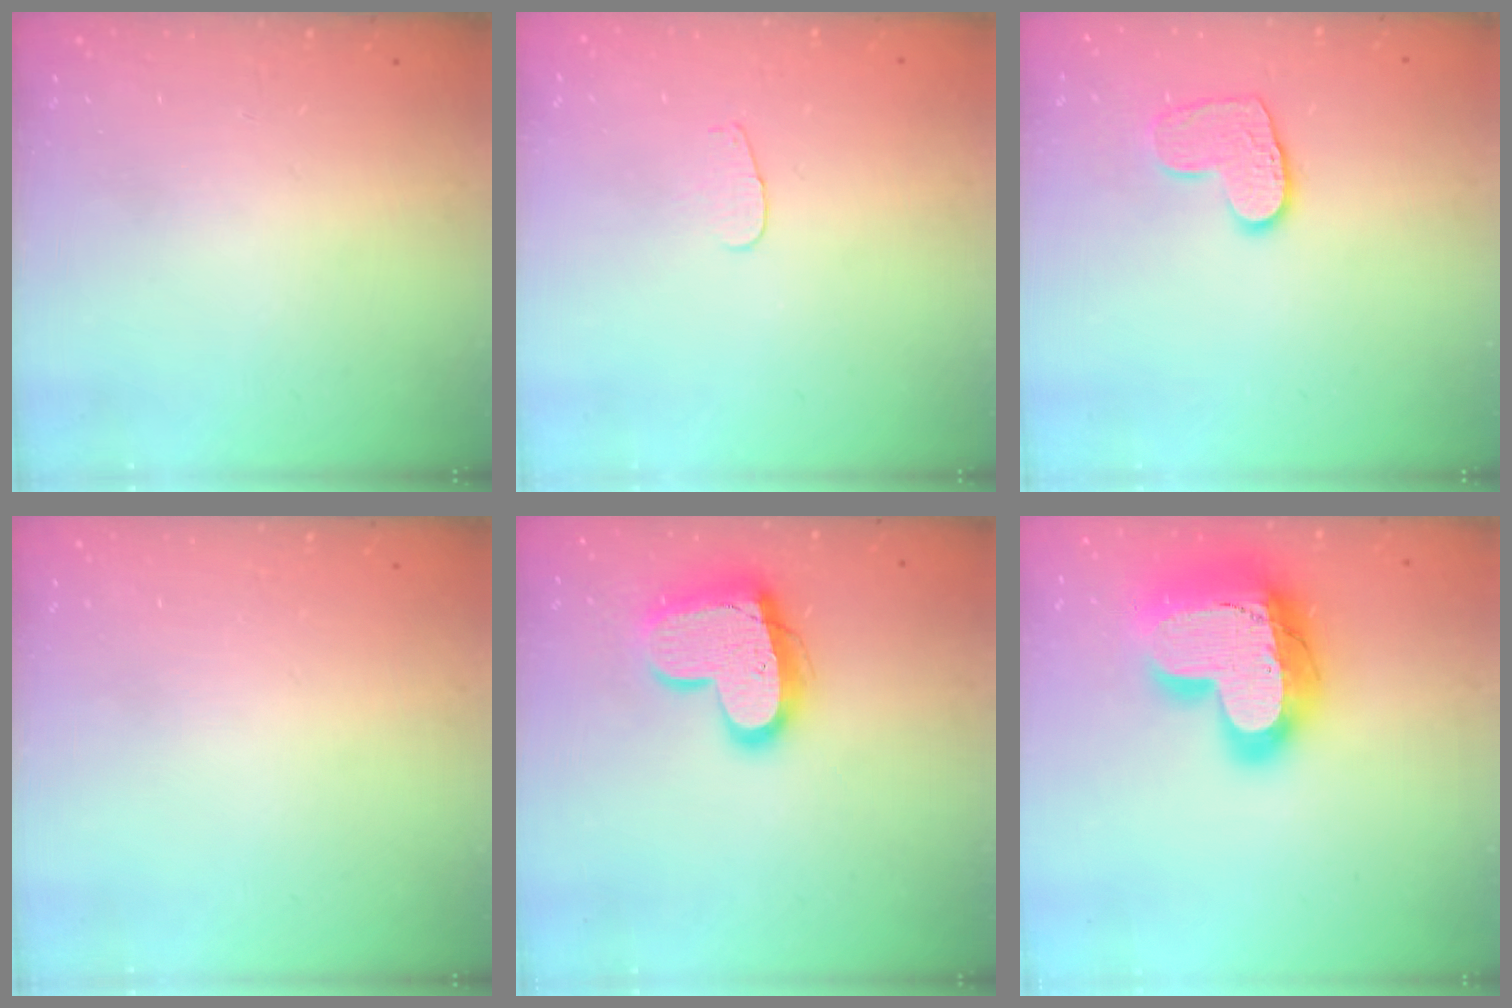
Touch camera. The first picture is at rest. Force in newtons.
{"total": 3.4, "press": 3.4, "slide": 0.4}
{"total": 9.1, "press": 9.1, "slide": 0.2}
{"total": 0.0}
{"total": 16.8, "press": 16.7, "slide": 1.5}
{"total": 25.8, "press": 25.7, "slide": 1.9}